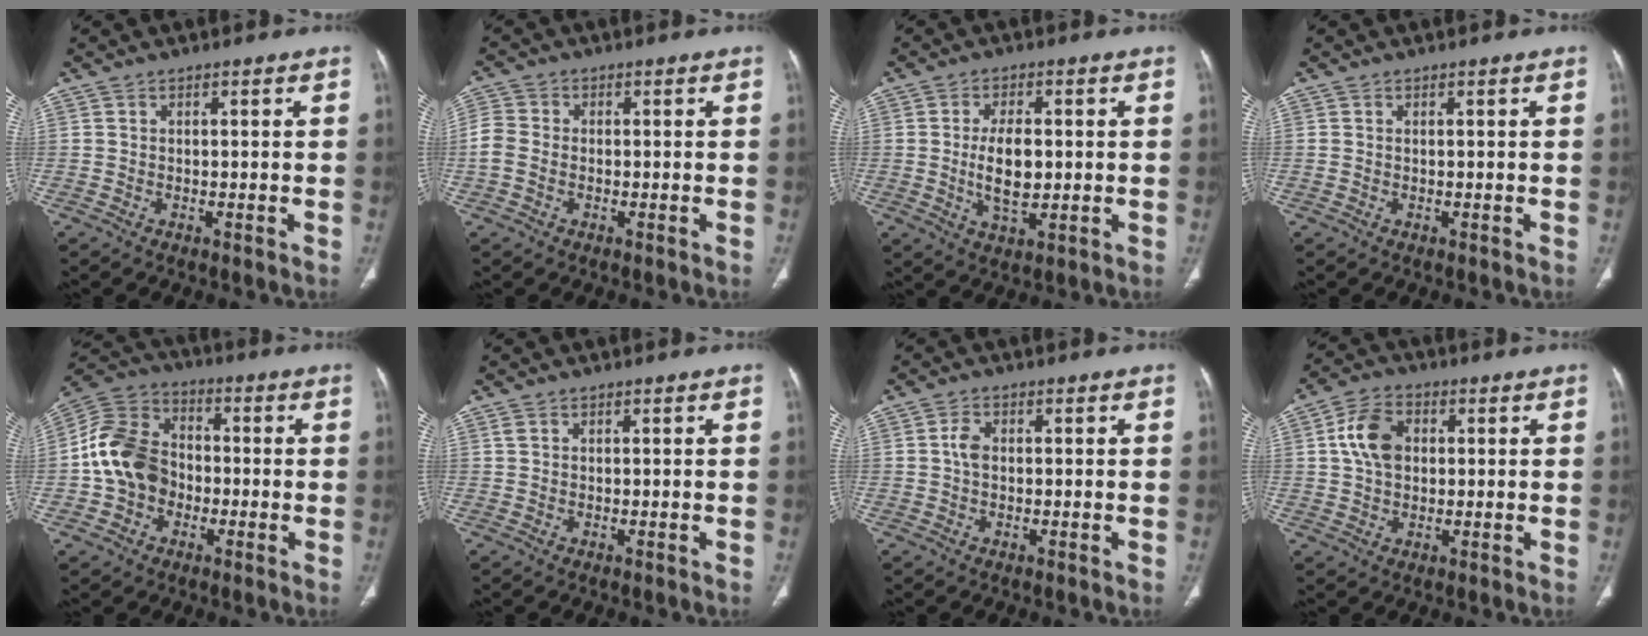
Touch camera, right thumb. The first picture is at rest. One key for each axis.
{"total": 4.6, "fx": -0.7, "fy": 3.5, "fz": 2.9, "tx": -0.074, "ty": 0.011, "tz": -0.019}
{"total": 7.6, "fx": 0.0, "fy": 3.7, "fz": 6.6, "tx": -0.116, "ty": -0.007, "tz": 0.002}
{"total": 0.0}
{"total": 13.3, "fx": -2.1, "fy": 10.7, "fz": 7.6, "tx": -0.129, "ty": 0.036, "tz": -0.049}
{"total": 0.7, "fx": 0.3, "fy": 0.4, "fz": 0.3, "tx": -0.008, "ty": 0.005, "tz": 0.007}
{"total": 2.5, "fx": 0.1, "fy": 1.7, "fz": 1.9, "tx": -0.037, "ty": 0.004, "tz": -0.003}
{"total": 8.2, "fx": 1.3, "fy": 5.8, "fz": 5.6, "tx": -0.095, "ty": 0.010, "tz": 0.020}